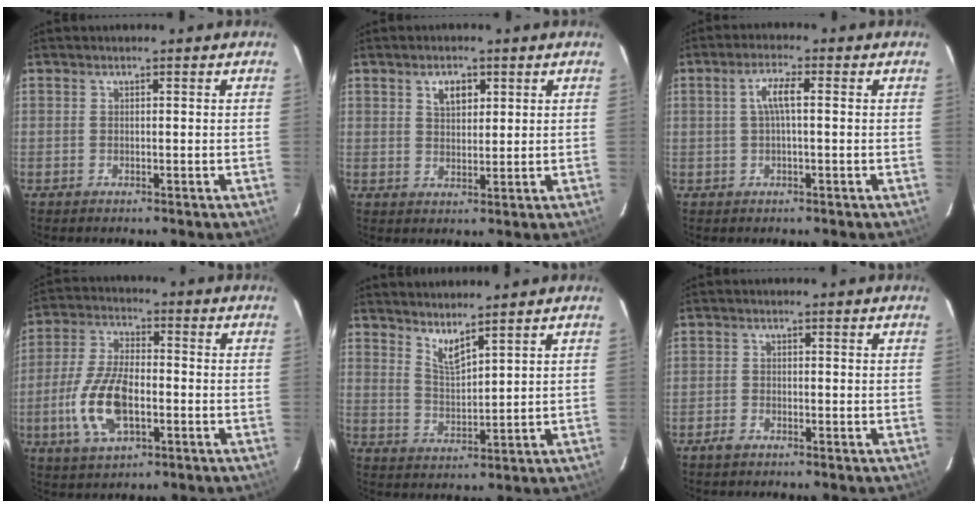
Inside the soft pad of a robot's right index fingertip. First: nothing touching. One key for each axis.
{"total": 3.9, "fx": 1.9, "fy": 2.4, "fz": 2.5, "tx": -0.039, "ty": 0.007, "tz": 0.034}
{"total": 3.9, "fx": 0.4, "fy": 0.7, "fz": 3.8, "tx": -0.075, "ty": 0.009, "tz": 0.008}
{"total": 12.8, "fx": -3.5, "fy": 6.0, "fz": 10.8, "tx": -0.231, "ty": 0.001, "tz": -0.063}
{"total": 4.5, "fx": 3.8, "fy": 0.3, "fz": 2.4, "tx": -0.044, "ty": -0.009, "tz": 0.070}
{"total": 1.8, "fx": -1.4, "fy": 0.8, "fz": 0.7, "tx": -0.018, "ty": 0.001, "tz": -0.028}